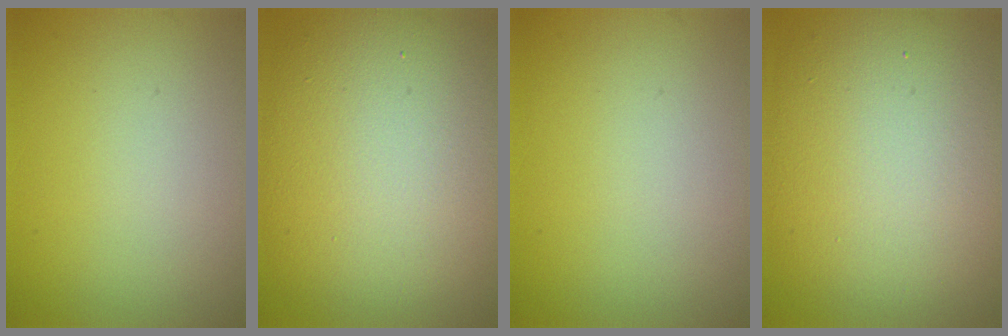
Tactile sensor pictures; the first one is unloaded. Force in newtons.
{"total": 15.0, "press": 15.0, "slide": 0.4}
{"total": 0.0}
{"total": 14.4, "press": 14.4, "slide": 0.8}